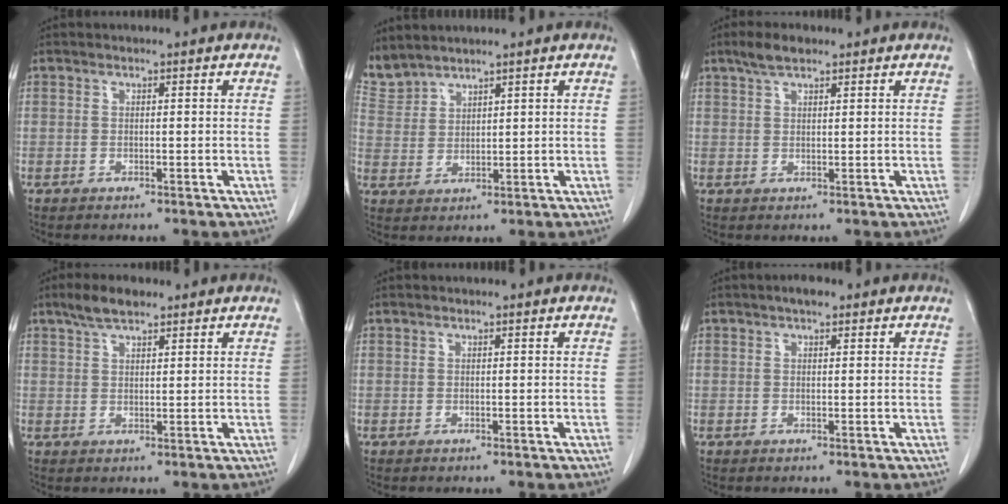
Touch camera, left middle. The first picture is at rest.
{"total": 4.2, "force": [4.2, 0.3, -0.2], "torque": [-0.011, 0.011, 0.098]}
{"total": 3.2, "force": [2.4, 1.1, 1.9], "torque": [-0.042, 0.011, 0.045]}
{"total": 4.4, "force": [3.3, 1.5, 2.6], "torque": [-0.056, 0.012, 0.061]}
{"total": 0.0}
{"total": 2.1, "force": [1.3, 0.7, 1.4], "torque": [-0.023, 0.010, 0.018]}